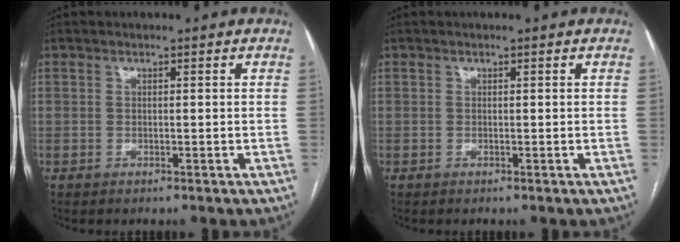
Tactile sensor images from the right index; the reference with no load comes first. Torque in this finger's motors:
{"motor_torque": [-0.18, 0.01, -0.05, 0.00]}